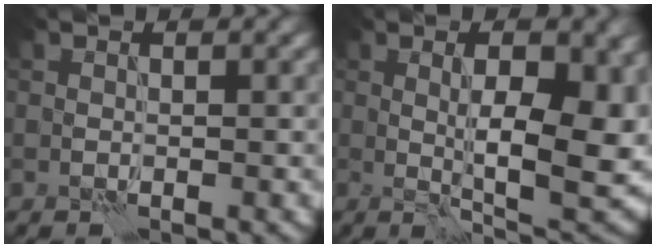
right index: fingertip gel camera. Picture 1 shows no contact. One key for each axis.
{"total": 11.7, "fx": 0.1, "fy": 3.9, "fz": 11.0, "tx": -0.136, "ty": -0.004, "tz": 0.006}